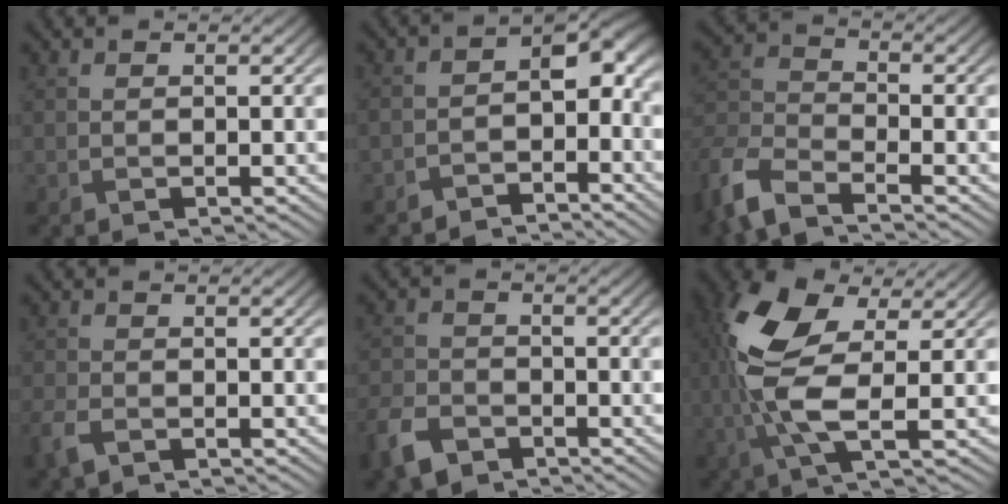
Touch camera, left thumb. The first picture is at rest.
{"total": 5.8, "force": [-3.5, 2.7, 3.9], "torque": [-0.049, -0.004, -0.071]}
{"total": 7.6, "force": [-6.2, 2.5, 3.6], "torque": [-0.088, -0.014, -0.141]}
{"total": 2.9, "force": [-1.9, 1.4, 1.6], "torque": [-0.045, -0.013, -0.046]}
{"total": 5.2, "force": [-3.7, 3.0, 2.2], "torque": [-0.058, -0.010, -0.083]}
{"total": 11.0, "force": [1.6, 5.4, 9.5], "torque": [-0.228, 0.005, 0.025]}